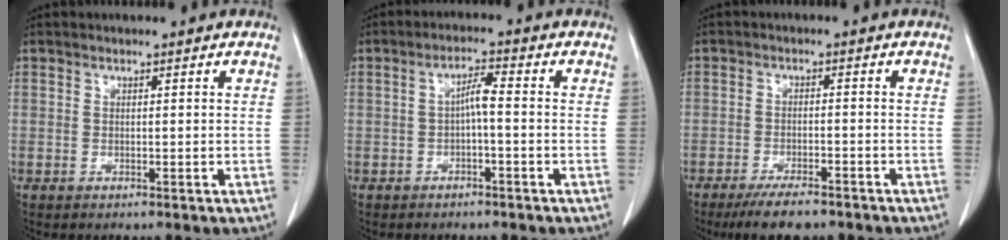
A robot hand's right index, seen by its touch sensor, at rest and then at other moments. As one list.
[{"total": 3.0, "force": [-0.5, 0.2, 3.0], "torque": [-0.052, 0.010, -0.008]}, {"total": 6.6, "force": [-5.4, 1.8, 3.5], "torque": [-0.056, -0.008, -0.087]}]